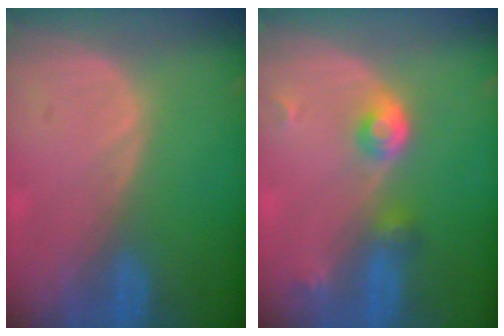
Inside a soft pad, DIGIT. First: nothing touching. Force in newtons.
{"total": 4.0, "press": 3.9, "slide": 0.9}